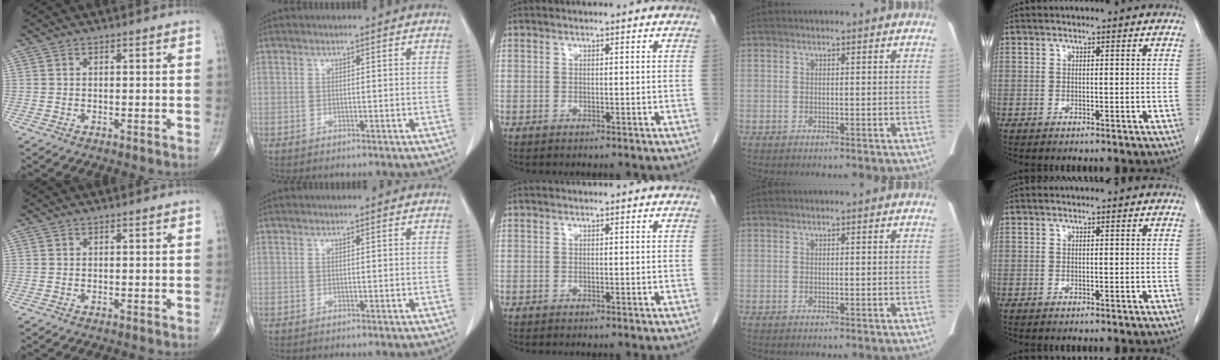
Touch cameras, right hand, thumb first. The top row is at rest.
{}